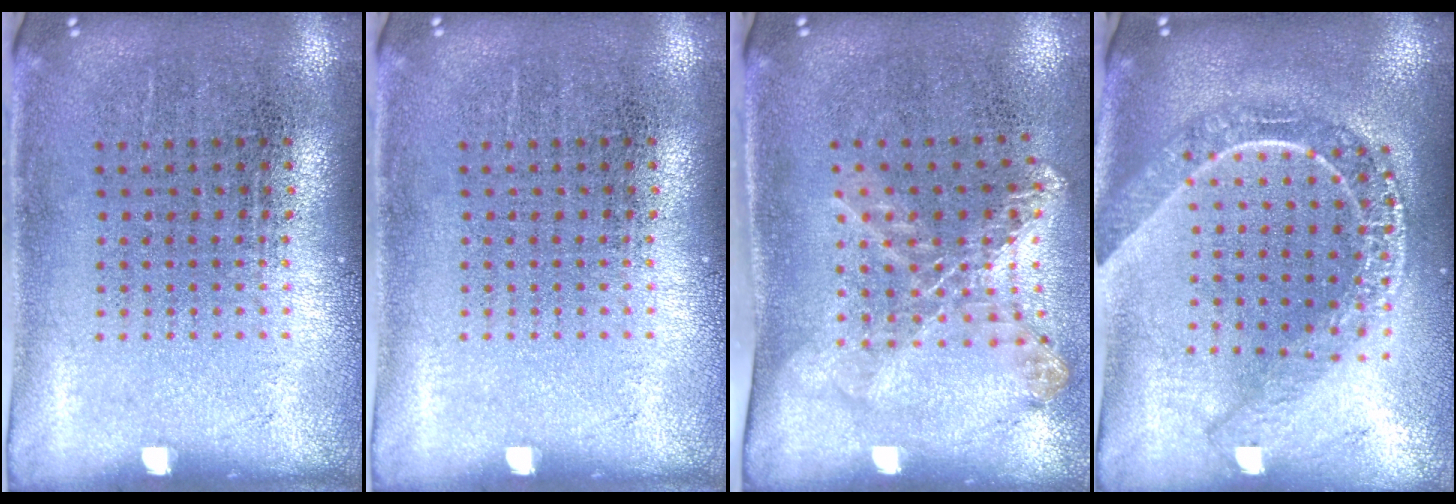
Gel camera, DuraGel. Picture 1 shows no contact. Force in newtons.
{"total": 0.0}
{"total": 1.5, "press": 1.3, "slide": 0.8}
{"total": 2.1, "press": 1.8, "slide": 1.1}